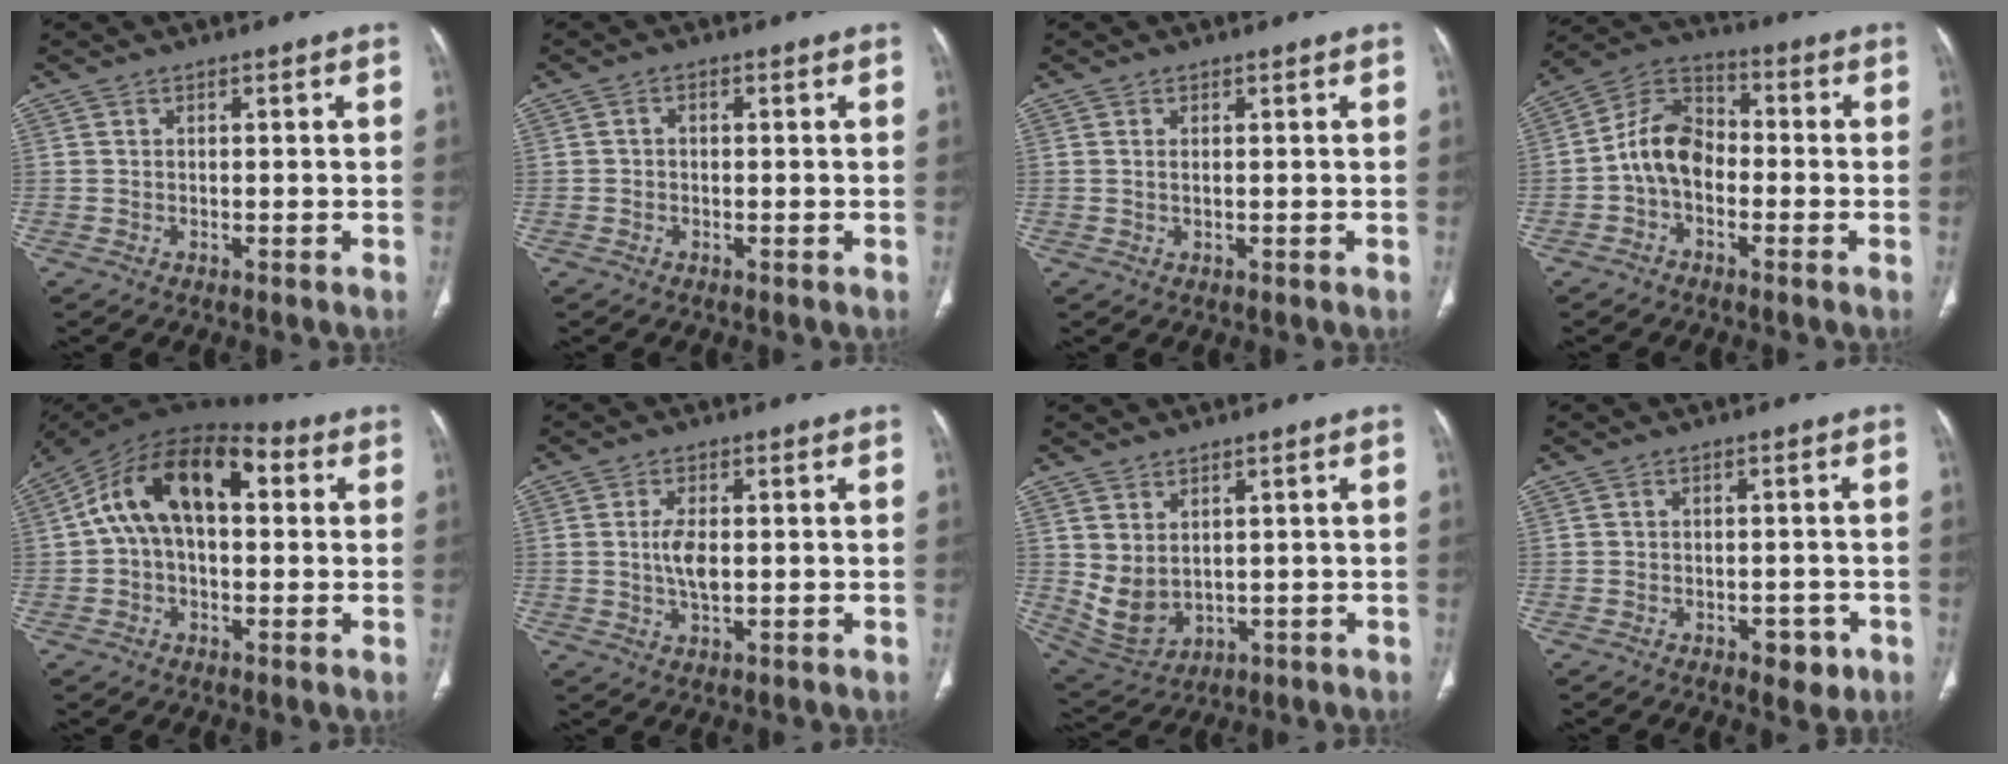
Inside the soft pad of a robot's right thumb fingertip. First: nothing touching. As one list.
[{"total": 1.0, "force": [-0.1, 0.8, 0.6], "torque": [-0.005, 0.005, -0.004]}, {"total": 0.7, "force": [0.1, 0.3, 0.6], "torque": [-0.018, 0.001, 0.005]}, {"total": 9.7, "force": [-2.0, 6.8, 6.6], "torque": [-0.108, 0.036, -0.052]}, {"total": 16.3, "force": [3.2, 9.5, 12.9], "torque": [-0.211, 0.048, 0.044]}, {"total": 4.7, "force": [0.1, 2.2, 4.1], "torque": [-0.083, -0.003, 0.003]}, {"total": 7.5, "force": [1.2, 5.3, 5.2], "torque": [-0.093, -0.011, 0.052]}, {"total": 4.0, "force": [-2.0, 2.4, 2.5], "torque": [-0.014, 0.008, -0.022]}]